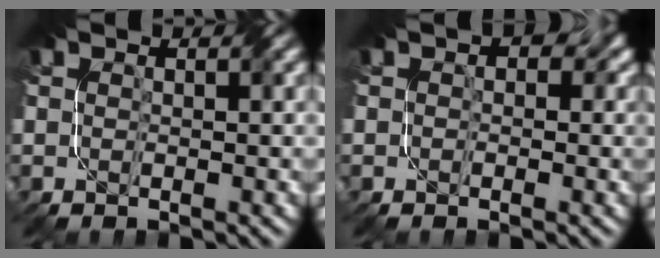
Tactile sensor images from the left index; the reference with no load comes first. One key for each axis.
{"total": 3.2, "fx": 0.4, "fy": 2.4, "fz": 2.1, "tx": -0.006, "ty": 0.003, "tz": 0.001}